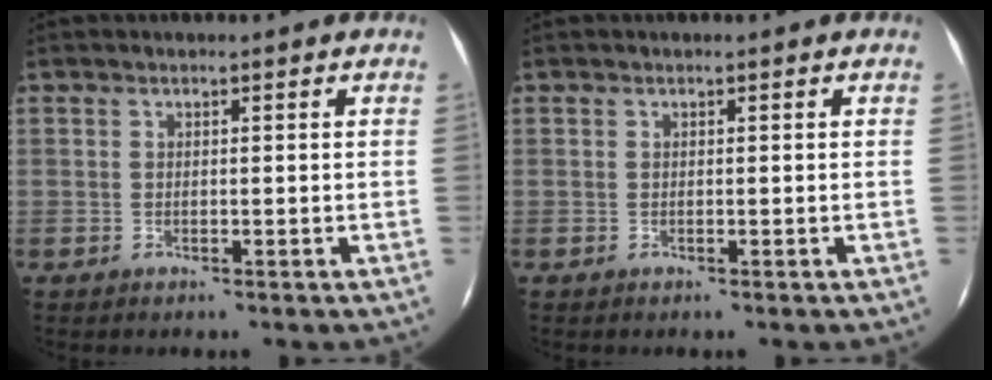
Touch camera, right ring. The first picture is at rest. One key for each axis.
{"total": 0.0}